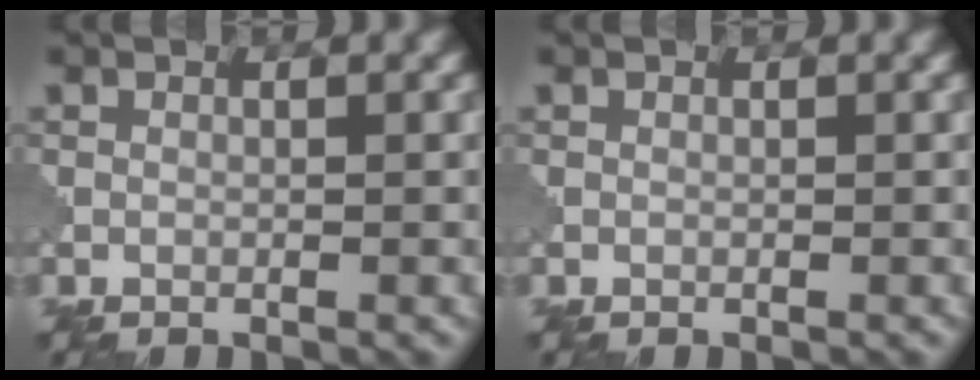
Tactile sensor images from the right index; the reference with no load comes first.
{"total": 0.0}